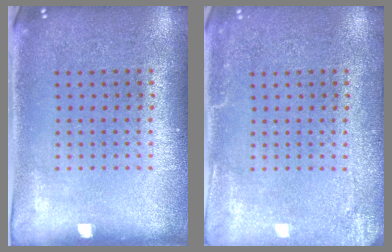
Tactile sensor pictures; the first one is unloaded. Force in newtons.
{"total": 2.6, "press": 2.6, "slide": 0.3}